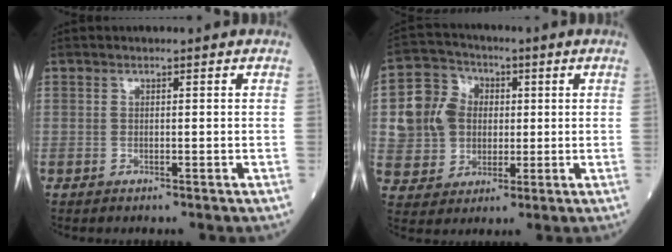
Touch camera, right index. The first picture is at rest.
{"total": 11.0, "force": [1.1, 10.3, 3.7], "torque": [-0.098, 0.038, 0.030]}